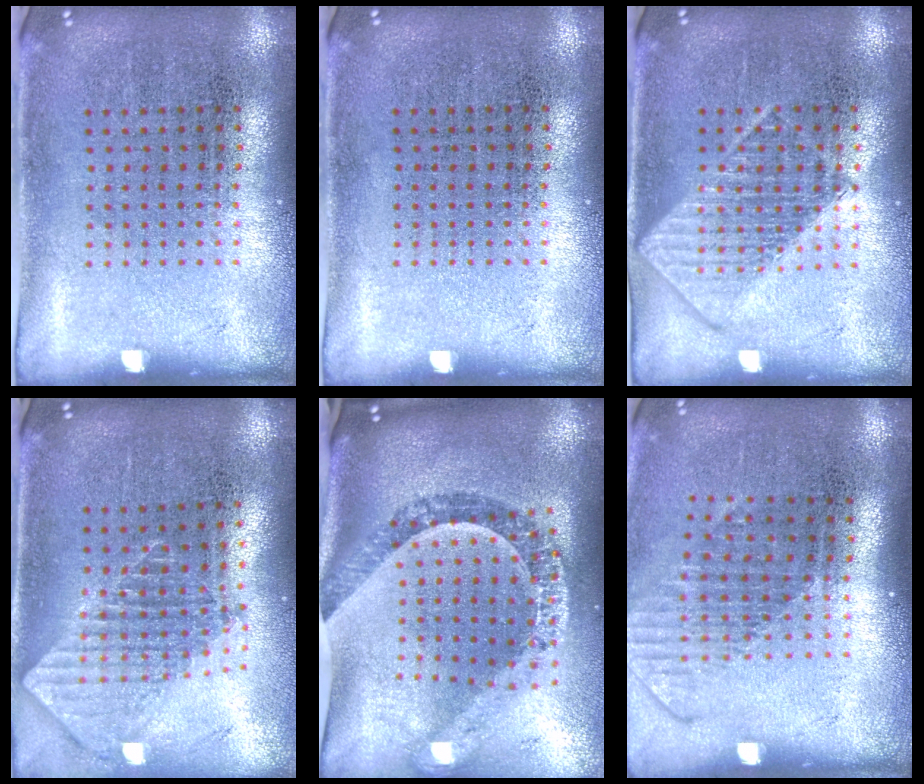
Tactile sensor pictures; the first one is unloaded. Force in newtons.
{"total": 0.0}
{"total": 2.7, "press": 2.7, "slide": 0.4}
{"total": 1.9, "press": 1.5, "slide": 1.2}
{"total": 2.1, "press": 1.8, "slide": 1.2}
{"total": 1.6, "press": 1.2, "slide": 1.0}